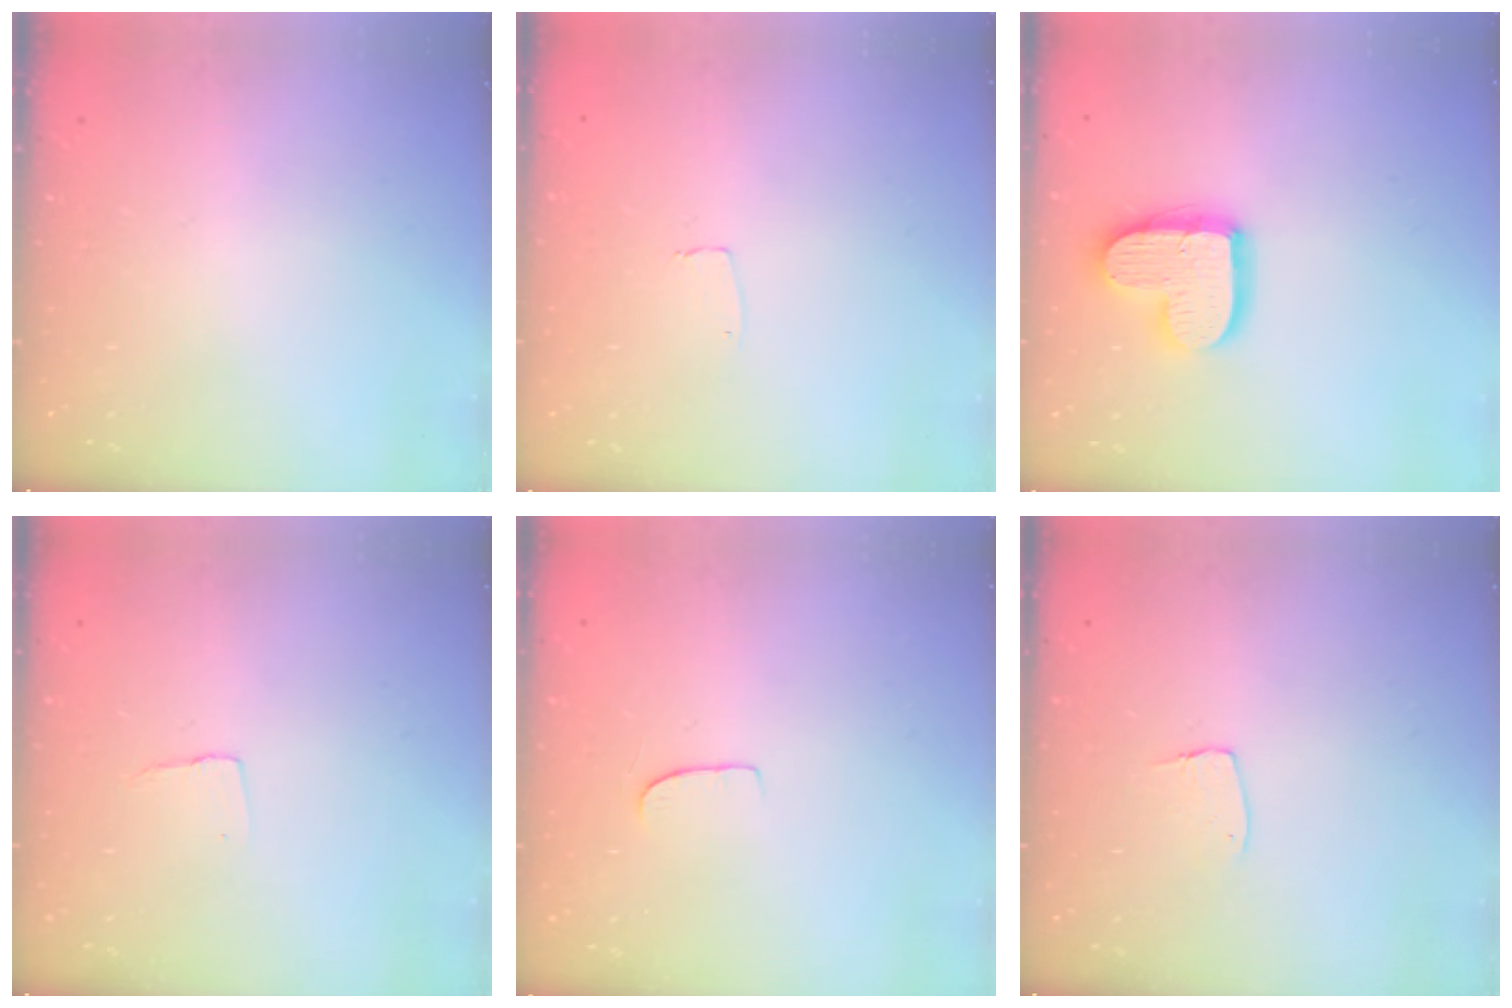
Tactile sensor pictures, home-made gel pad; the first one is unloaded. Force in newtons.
{"total": 3.2, "press": 3.2, "slide": 0.2}
{"total": 14.5, "press": 14.4, "slide": 1.3}
{"total": 3.8, "press": 3.8, "slide": 0.3}
{"total": 5.8, "press": 5.8, "slide": 0.3}
{"total": 4.6, "press": 4.6, "slide": 0.3}